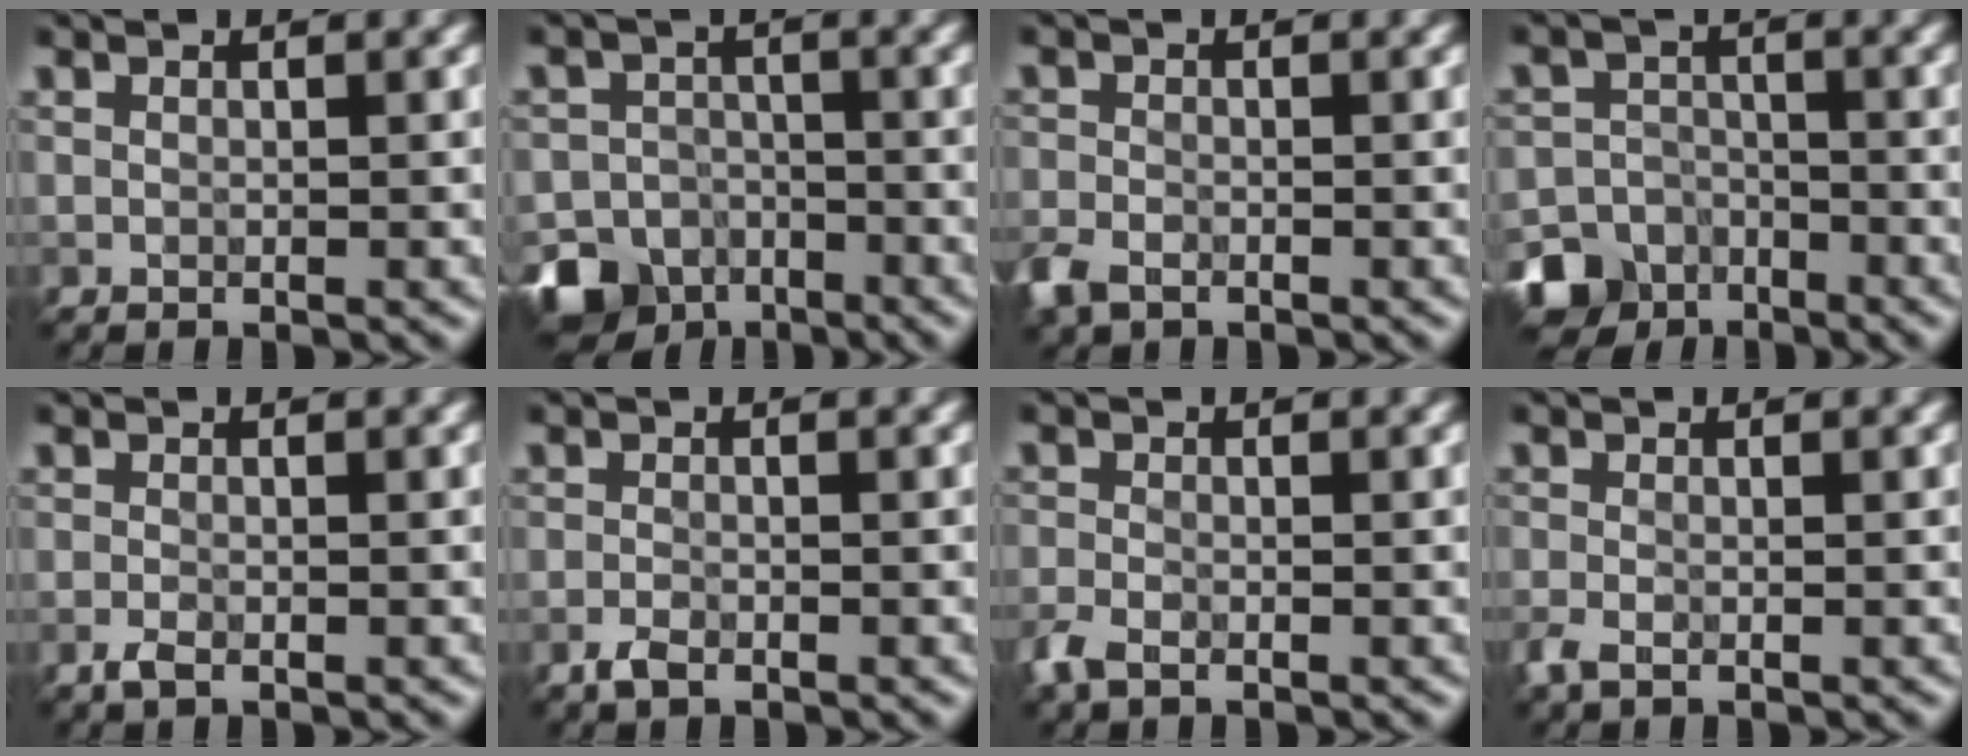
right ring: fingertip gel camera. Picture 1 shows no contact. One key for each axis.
{"total": 8.6, "fx": -6.0, "fy": 5.9, "fz": 2.0, "tx": -0.025, "ty": -0.019, "tz": -0.106}
{"total": 2.8, "fx": -1.8, "fy": 1.6, "fz": 1.4, "tx": -0.033, "ty": -0.007, "tz": -0.046}
{"total": 7.9, "fx": -5.3, "fy": 5.6, "fz": 1.4, "tx": -0.015, "ty": -0.018, "tz": -0.104}
{"total": 1.1, "fx": -0.7, "fy": 0.4, "fz": 0.8, "tx": -0.019, "ty": -0.002, "tz": -0.015}
{"total": 1.4, "fx": -0.9, "fy": 0.6, "fz": 0.8, "tx": -0.017, "ty": -0.001, "tz": -0.020}
{"total": 2.2, "fx": -1.4, "fy": 1.0, "fz": 1.3, "tx": -0.033, "ty": -0.005, "tz": -0.037}
{"total": 1.7, "fx": -0.9, "fy": 0.7, "fz": 1.2, "tx": -0.030, "ty": -0.005, "tz": -0.024}